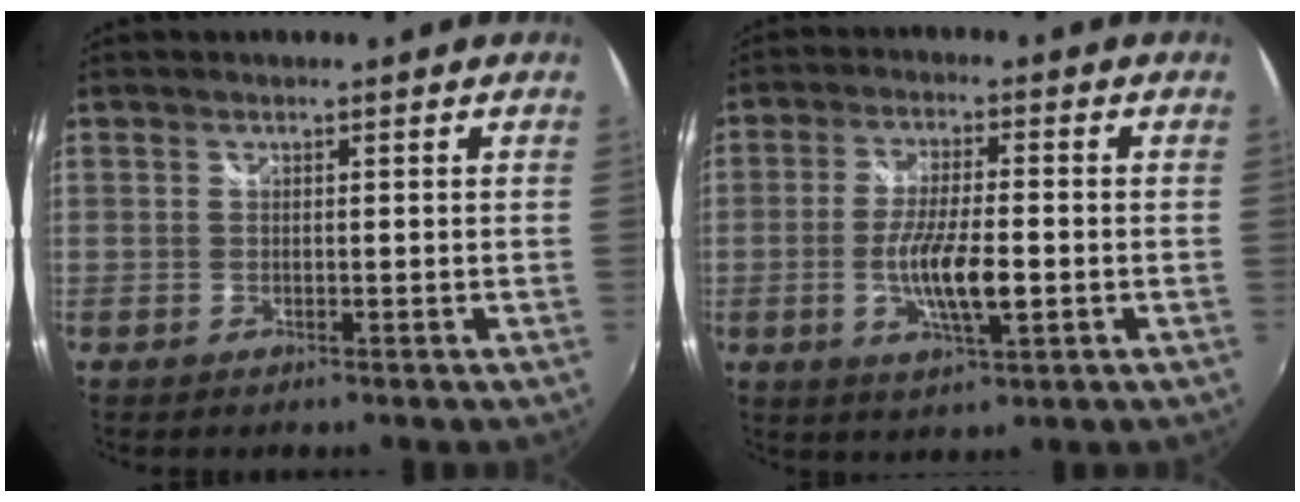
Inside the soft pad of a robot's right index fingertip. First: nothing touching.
{"total": 9.1, "force": [-2.2, 2.0, 8.6], "torque": [-0.162, -0.011, -0.038]}